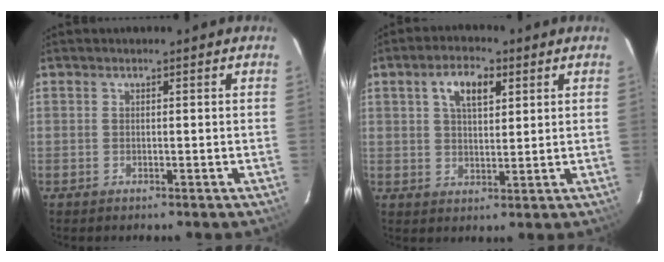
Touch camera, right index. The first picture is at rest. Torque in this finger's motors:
{"motor_torque": [0.23, 0.07, 0.32, 0.10]}